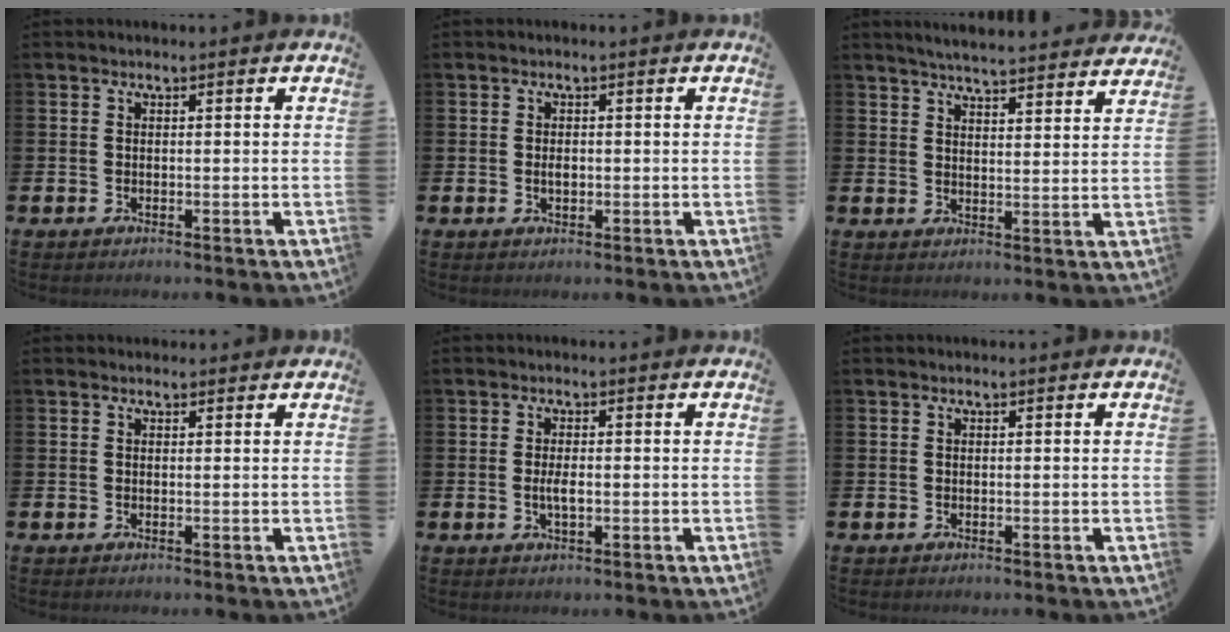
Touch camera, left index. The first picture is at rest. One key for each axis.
{"total": 1.3, "fx": -0.1, "fy": 0.8, "fz": 1.0, "tx": -0.005, "ty": -0.001, "tz": -0.006}
{"total": 5.3, "fx": 5.2, "fy": 0.0, "fz": 0.8, "tx": -0.018, "ty": -0.036, "tz": 0.090}
{"total": 0.7, "fx": 0.5, "fy": 0.4, "fz": 0.2, "tx": 0.008, "ty": 0.002, "tz": 0.005}
{"total": 2.3, "fx": -0.2, "fy": 0.9, "fz": 2.1, "tx": -0.033, "ty": -0.002, "tz": -0.005}
{"total": 0.0}